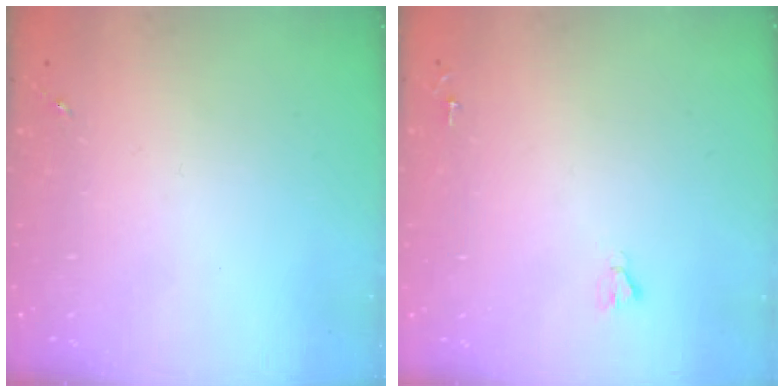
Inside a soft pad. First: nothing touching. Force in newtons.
{"total": 1.8, "press": 1.8, "slide": 0.1}